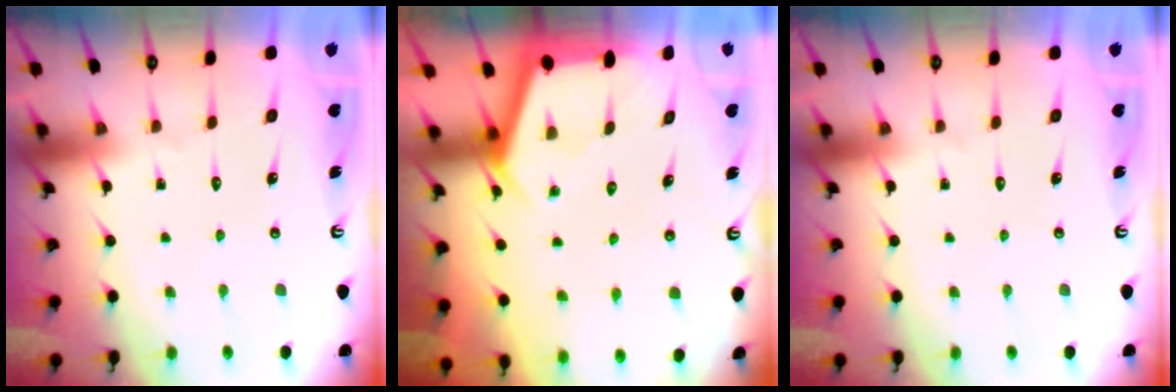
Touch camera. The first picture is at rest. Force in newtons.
{"total": 2.9, "press": 2.9, "slide": 0.3}
{"total": 0.0}